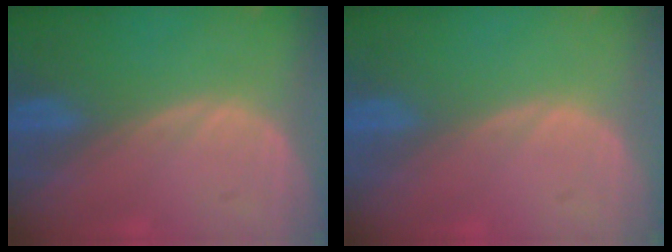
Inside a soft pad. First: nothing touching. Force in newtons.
{"total": 0.0}